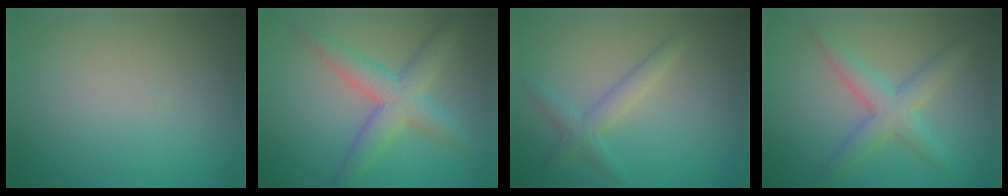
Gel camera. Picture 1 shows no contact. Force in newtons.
{"total": 4.6, "press": 4.6, "slide": 0.2}
{"total": 2.3, "press": 2.3, "slide": 0.1}
{"total": 3.7, "press": 3.7, "slide": 0.1}